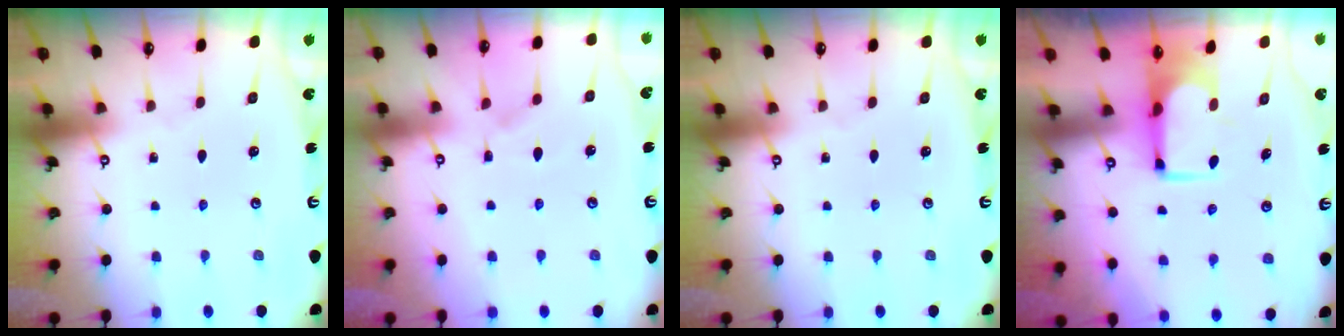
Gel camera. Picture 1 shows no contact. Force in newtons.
{"total": 1.7, "press": 1.0, "slide": 1.3}
{"total": 0.0}
{"total": 2.0, "press": 2.0, "slide": 0.2}